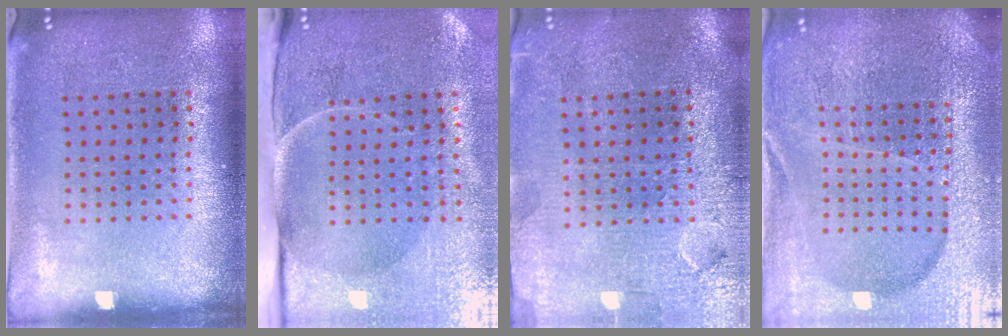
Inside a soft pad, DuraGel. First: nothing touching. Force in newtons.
{"total": 4.9, "press": 3.9, "slide": 3.0}
{"total": 3.8, "press": 3.4, "slide": 1.6}
{"total": 5.5, "press": 5.0, "slide": 2.4}